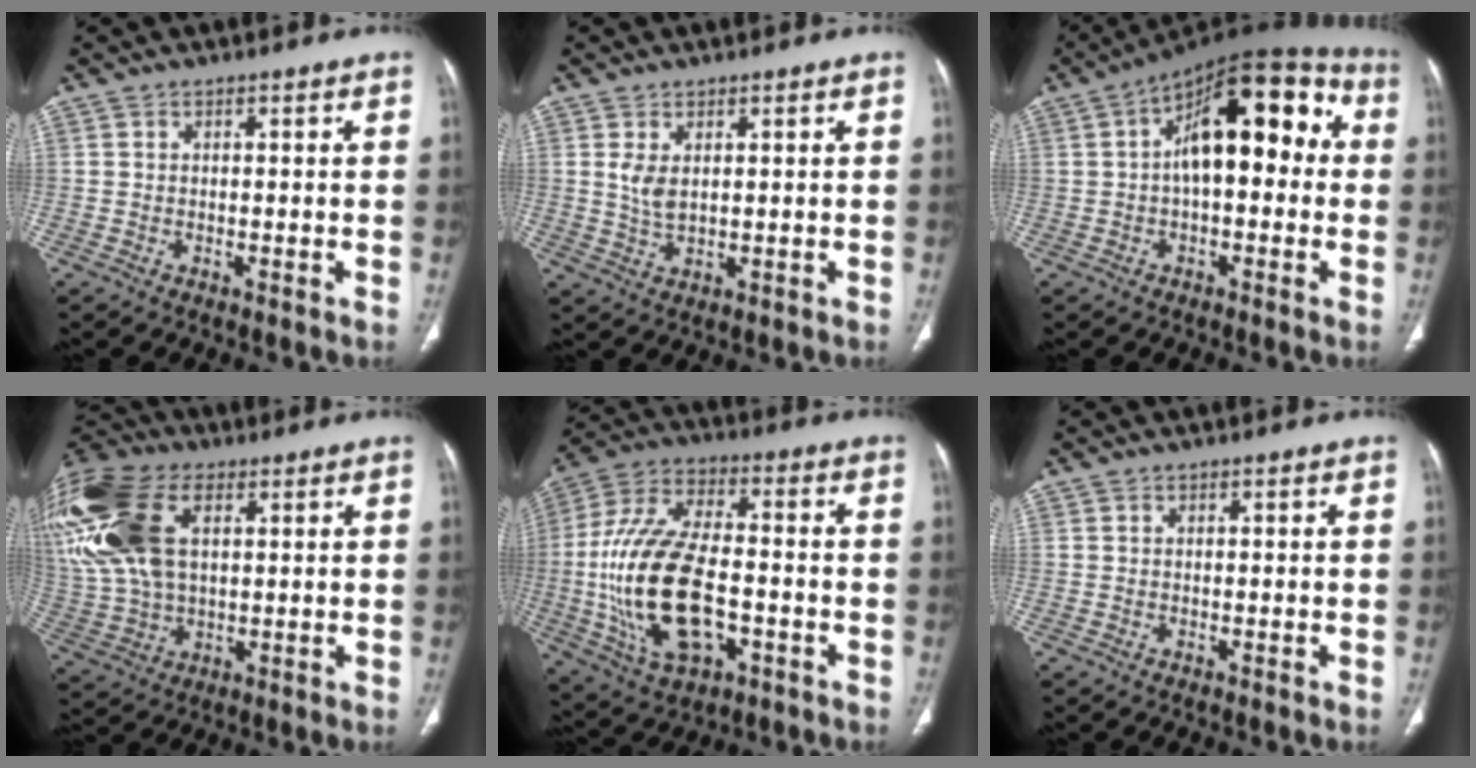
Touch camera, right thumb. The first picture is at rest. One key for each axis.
{"total": 3.6, "fx": 1.1, "fy": 1.7, "fz": 3.0, "tx": -0.061, "ty": -0.012, "tz": 0.030}
{"total": 18.7, "fx": 2.4, "fy": 9.0, "fz": 16.2, "tx": -0.210, "ty": 0.048, "tz": 0.024}
{"total": 25.3, "fx": 8.1, "fy": 15.0, "fz": 18.7, "tx": -0.459, "ty": 0.021, "tz": 0.157}
{"total": 21.7, "fx": -4.0, "fy": 11.2, "fz": 18.2, "tx": -0.370, "ty": 0.015, "tz": -0.061}
{"total": 0.0}